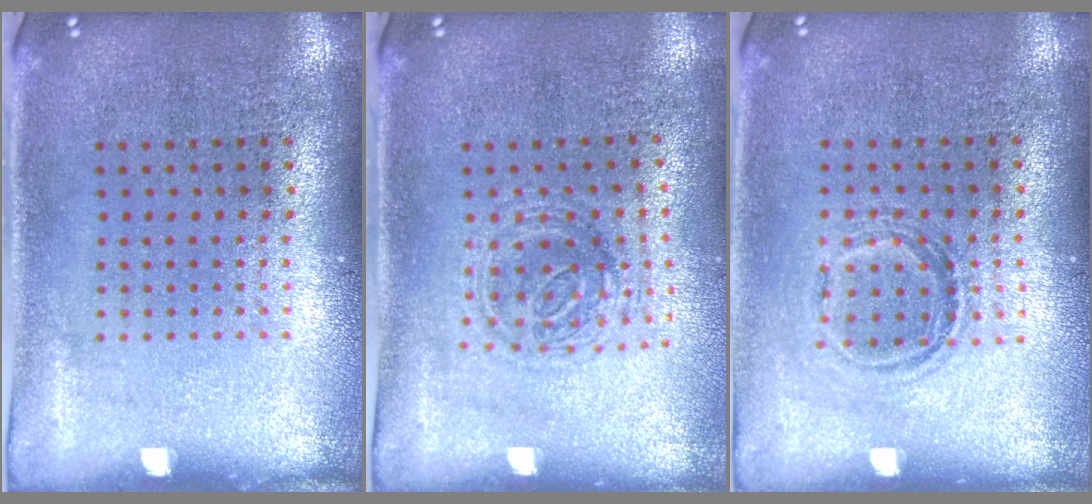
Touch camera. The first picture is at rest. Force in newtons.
{"total": 1.2, "press": 1.1, "slide": 0.4}
{"total": 1.1, "press": 0.9, "slide": 0.6}